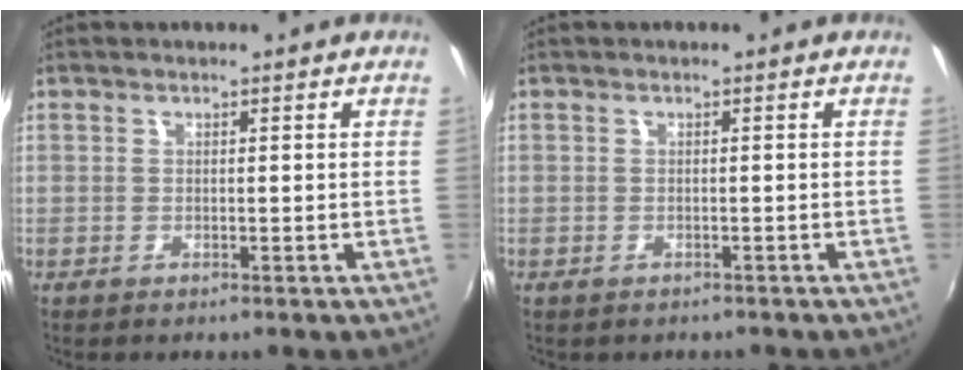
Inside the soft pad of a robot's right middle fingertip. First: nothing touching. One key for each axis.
{"total": 0.9, "fx": -0.8, "fy": 0.4, "fz": 0.3, "tx": -0.011, "ty": -0.001, "tz": -0.008}